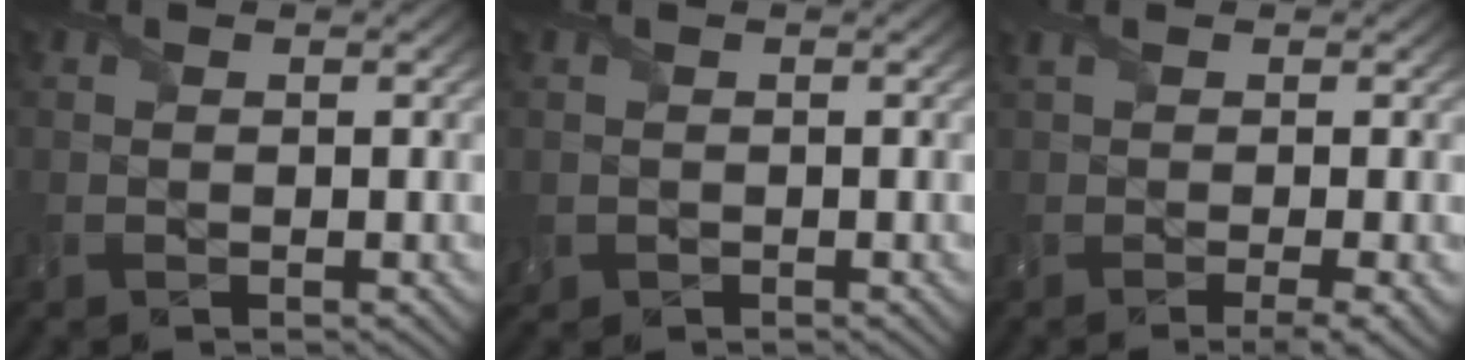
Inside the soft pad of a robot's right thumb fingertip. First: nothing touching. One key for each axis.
{"total": 1.4, "fx": -0.3, "fy": 1.4, "fz": 0.3, "tx": -0.014, "ty": -0.009, "tz": -0.010}
{"total": 3.9, "fx": -0.7, "fy": 0.7, "fz": 3.7, "tx": -0.070, "ty": -0.002, "tz": -0.015}